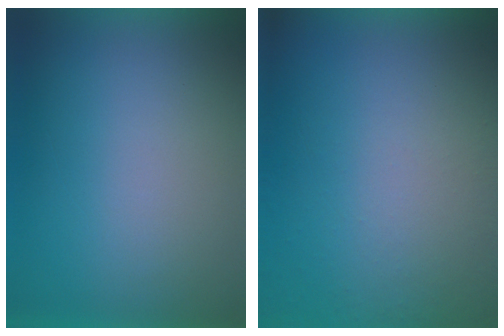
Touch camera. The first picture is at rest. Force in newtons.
{"total": 4.9}